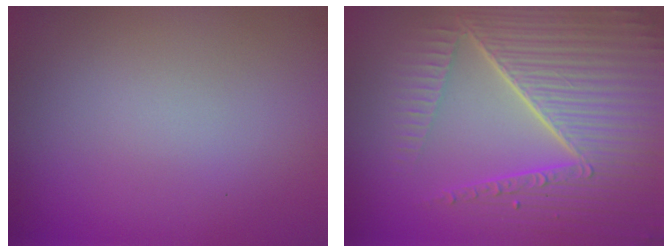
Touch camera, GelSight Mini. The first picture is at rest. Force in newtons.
{"total": 8.5, "press": 5.9, "slide": 6.1}